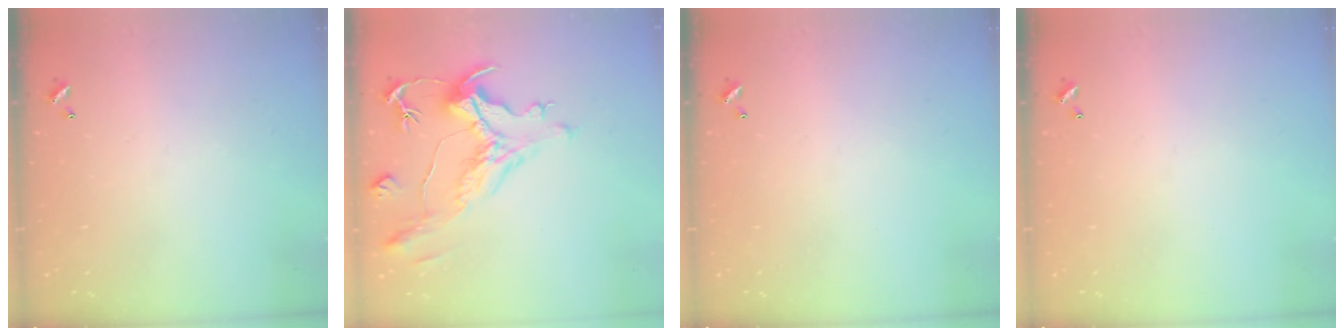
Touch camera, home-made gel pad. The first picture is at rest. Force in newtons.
{"total": 1.9, "press": 0.9, "slide": 1.7}
{"total": 0.0}
{"total": 0.0}